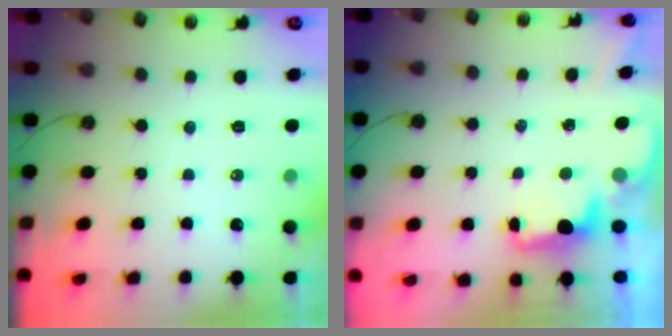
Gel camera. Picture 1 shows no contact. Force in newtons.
{"total": 1.5, "press": 1.3, "slide": 0.7}